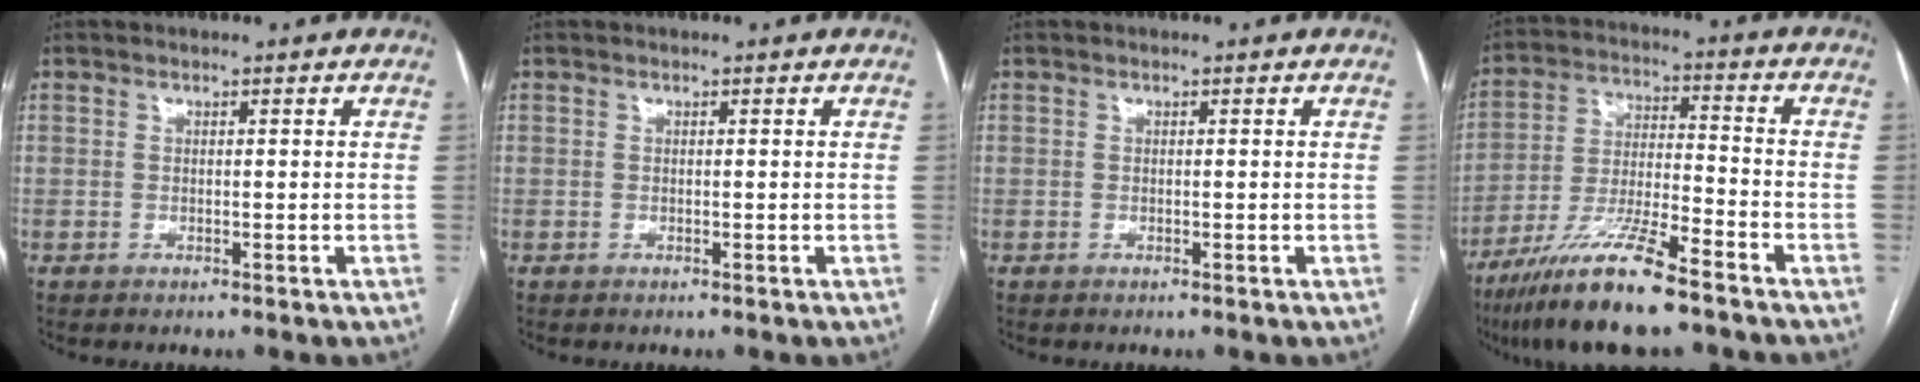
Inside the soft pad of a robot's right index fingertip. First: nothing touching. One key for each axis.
{"total": 0.0}
{"total": 0.0}
{"total": 14.0, "fx": -10.0, "fy": 1.2, "fz": 9.7, "tx": -0.191, "ty": -0.026, "tz": -0.180}